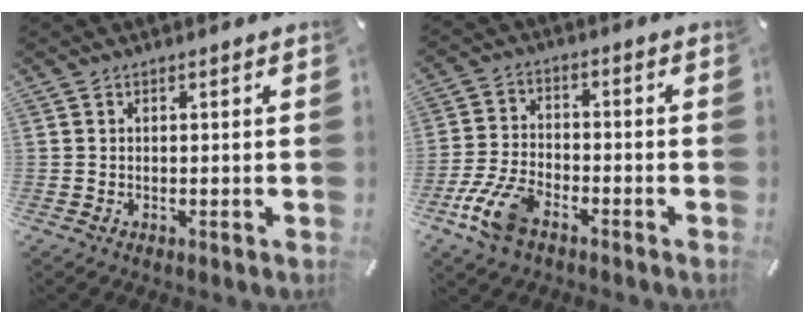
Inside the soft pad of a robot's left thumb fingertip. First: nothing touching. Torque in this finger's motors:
{"motor_torque": [0.82, 1.16, 0.29, 0.01, 0.29]}